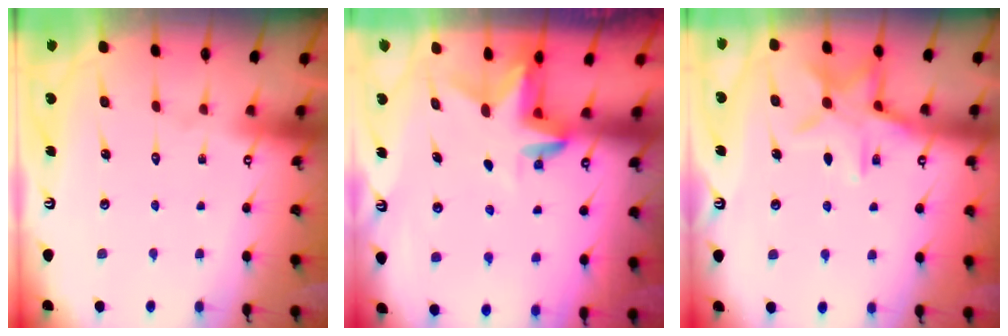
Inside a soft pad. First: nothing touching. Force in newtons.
{"total": 3.1, "press": 3.1, "slide": 0.2}
{"total": 11.8, "press": 11.8, "slide": 0.8}